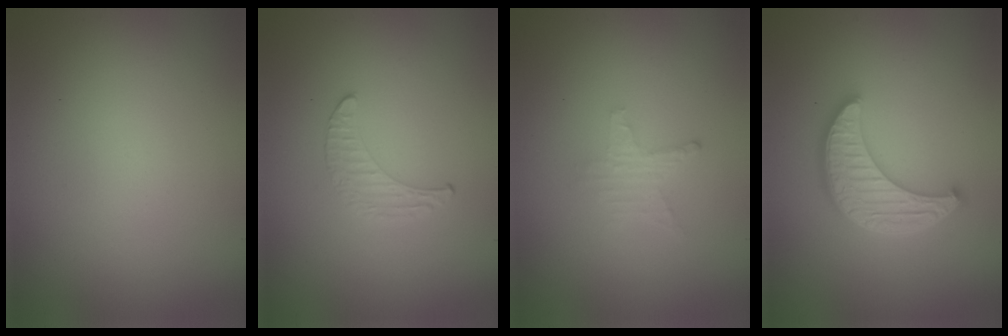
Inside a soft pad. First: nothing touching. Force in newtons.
{"total": 0.5, "press": 0.5, "slide": 0.2}
{"total": 1.5, "press": 1.4, "slide": 0.3}
{"total": 5.0, "press": 4.1, "slide": 2.8}